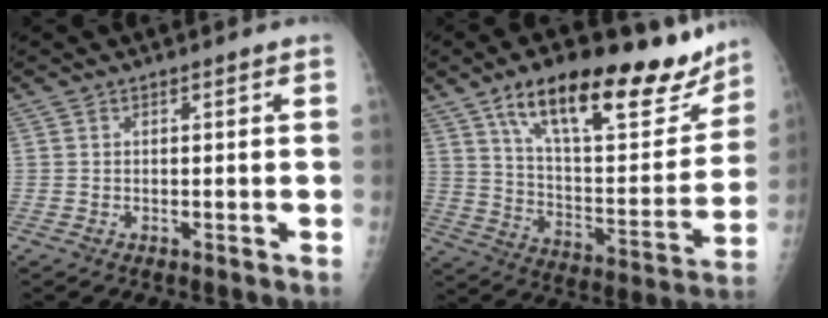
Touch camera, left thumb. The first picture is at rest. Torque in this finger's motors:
{"motor_torque": [1.76, 1.05, 1.44, -1.33, 0.22]}